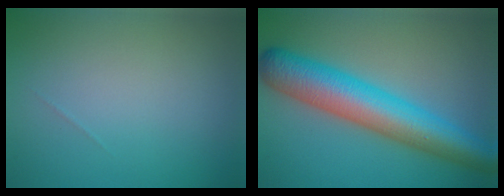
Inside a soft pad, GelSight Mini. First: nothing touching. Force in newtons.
{"total": 9.2, "press": 9.2, "slide": 0.1}